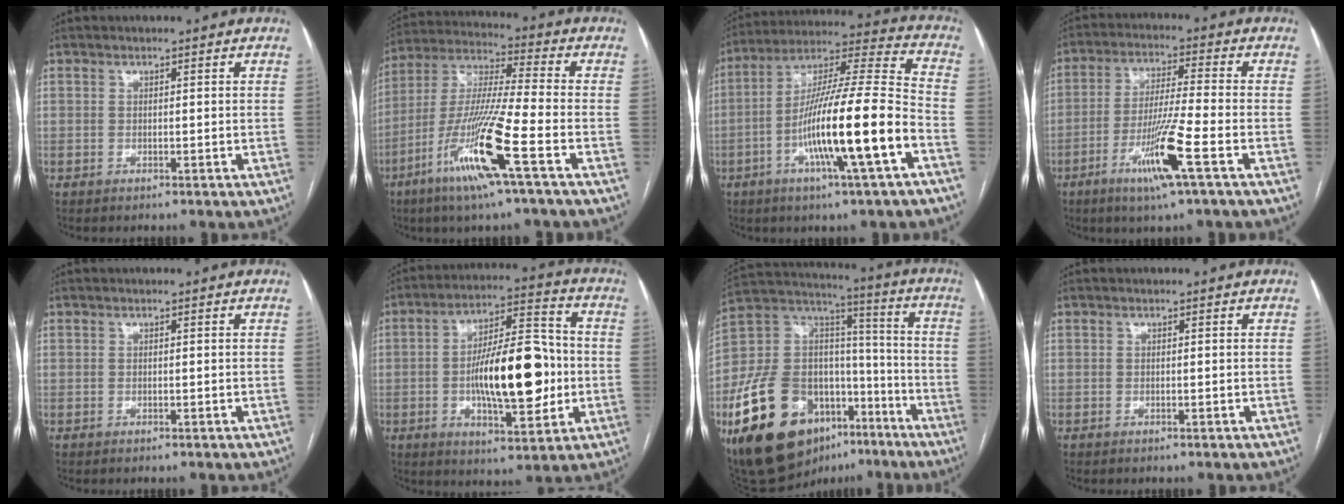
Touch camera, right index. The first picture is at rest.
{"total": 15.8, "force": [-7.3, -0.4, 14.1], "torque": [-0.289, -0.023, -0.141]}
{"total": 18.4, "force": [-6.3, -0.1, 17.3], "torque": [-0.306, -0.001, -0.113]}
{"total": 10.7, "force": [-4.9, -0.7, 9.5], "torque": [-0.185, -0.015, -0.094]}
{"total": 0.0}
{"total": 16.9, "force": [-1.8, 5.3, 16.0], "torque": [-0.262, 0.017, -0.024]}
{"total": 24.8, "force": [-13.0, 14.7, 15.2], "torque": [-0.285, 0.059, -0.214]}
{"total": 0.0}